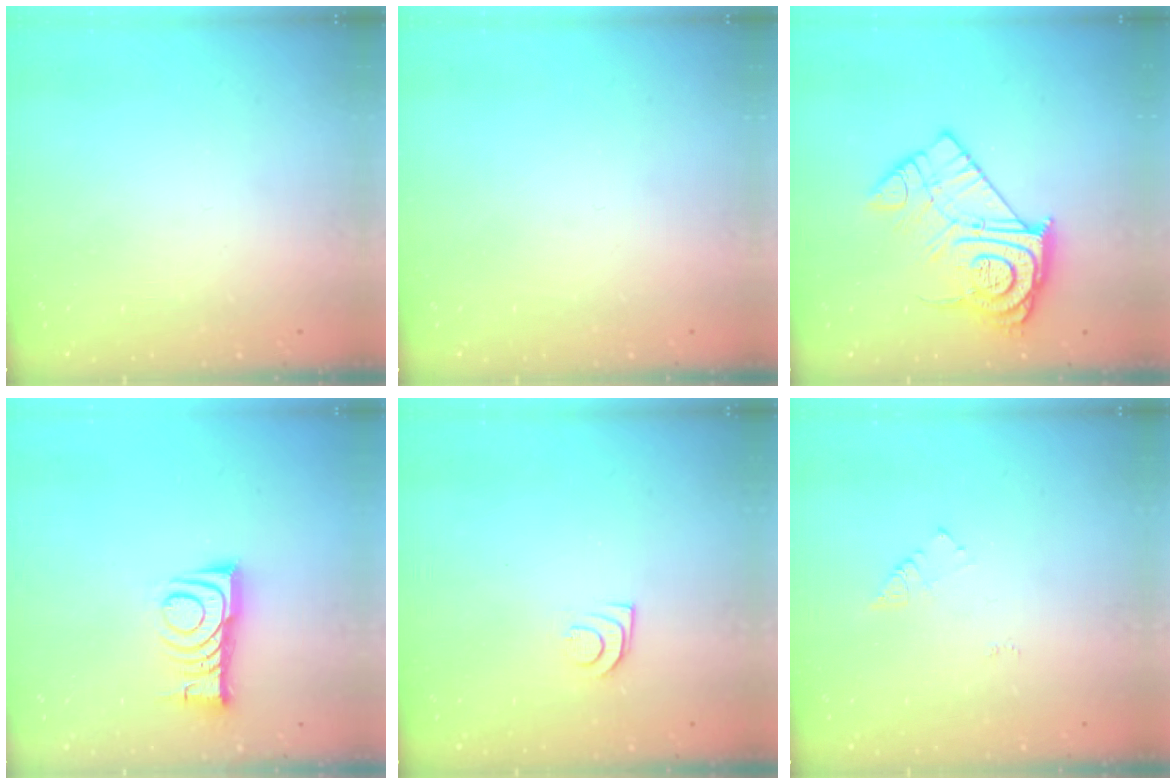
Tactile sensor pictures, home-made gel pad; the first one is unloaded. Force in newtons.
{"total": 0.0}
{"total": 16.1, "press": 16.1, "slide": 1.1}
{"total": 10.1, "press": 10.1, "slide": 0.3}
{"total": 7.9, "press": 7.8, "slide": 0.7}
{"total": 5.4, "press": 5.4, "slide": 0.5}